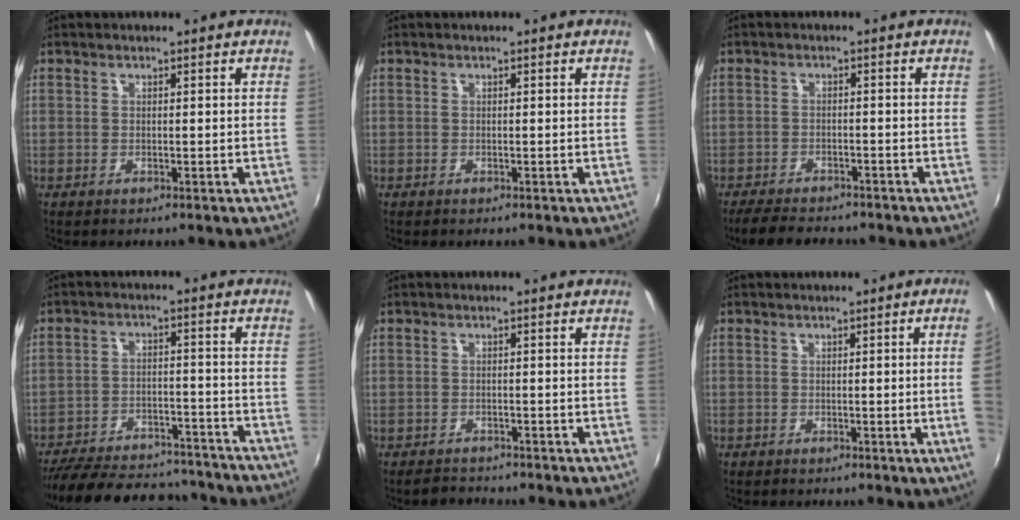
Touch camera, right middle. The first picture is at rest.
{"total": 0.0}
{"total": 7.6, "force": [-6.6, 2.3, 3.0], "torque": [-0.079, -0.014, -0.105]}
{"total": 24.4, "force": [-21.0, 7.9, 9.7], "torque": [-0.201, 0.002, -0.281]}
{"total": 2.2, "force": [-2.1, 0.7, 0.1], "torque": [-0.012, -0.003, -0.037]}
{"total": 4.0, "force": [-0.1, -2.0, 3.5], "torque": [-0.057, -0.011, 0.004]}